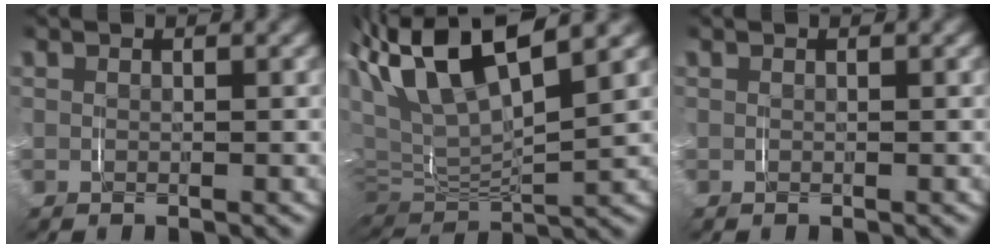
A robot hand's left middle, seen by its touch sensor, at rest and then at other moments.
{"total": 11.4, "force": [4.5, 6.3, 8.4], "torque": [-0.188, 0.006, 0.070]}
{"total": 0.0}